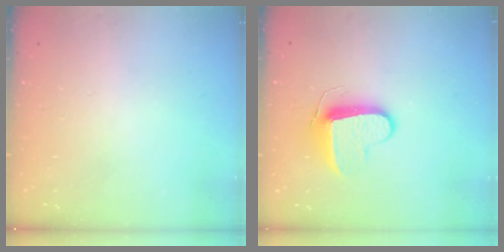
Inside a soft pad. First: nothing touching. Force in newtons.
{"total": 9.4, "press": 9.4, "slide": 0.5}